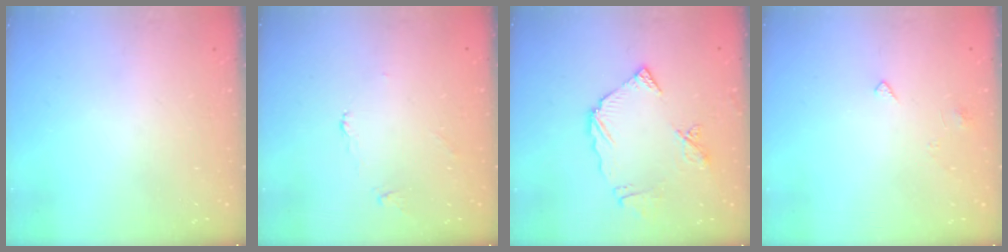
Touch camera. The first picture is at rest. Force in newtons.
{"total": 1.9, "press": 1.8, "slide": 0.3}
{"total": 10.8, "press": 10.7, "slide": 1.4}
{"total": 2.8, "press": 2.8, "slide": 0.4}